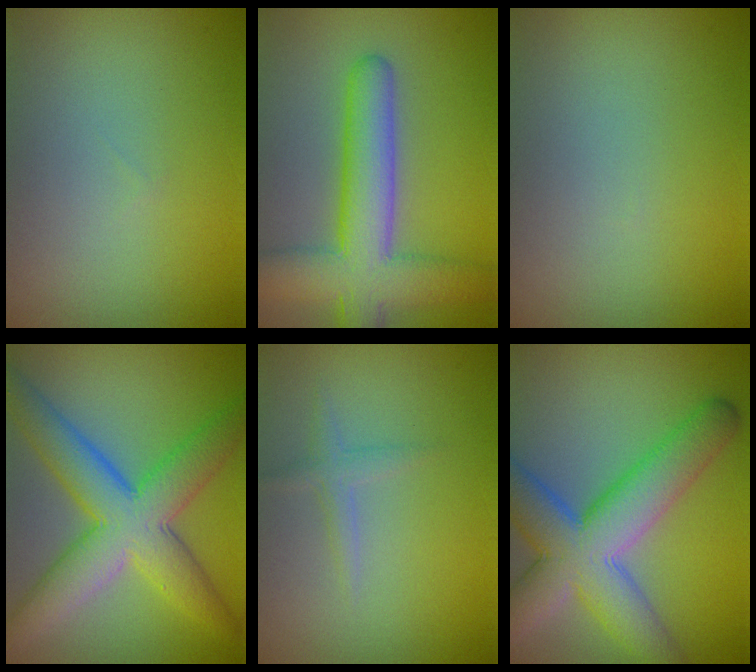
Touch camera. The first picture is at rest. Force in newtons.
{"total": 7.8, "press": 7.8, "slide": 0.3}
{"total": 0.0}
{"total": 8.2, "press": 8.2, "slide": 0.2}
{"total": 1.2, "press": 1.2, "slide": 0.0}
{"total": 9.2, "press": 9.2, "slide": 0.3}